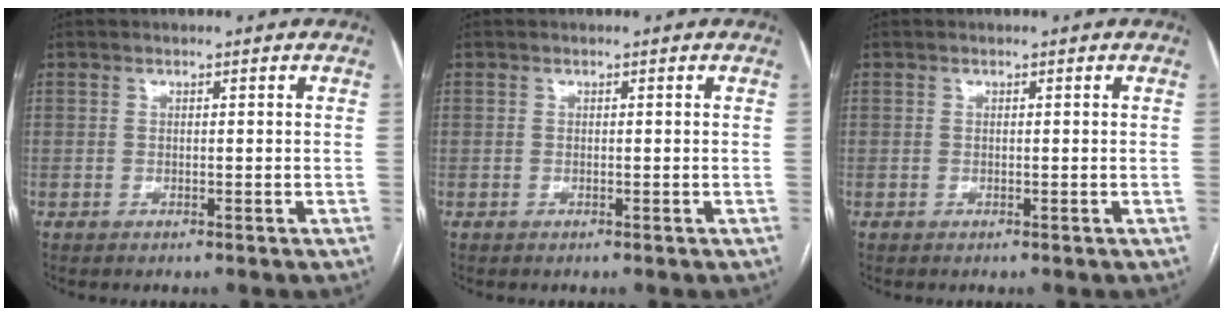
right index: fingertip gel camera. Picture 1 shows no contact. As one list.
[{"total": 0.0}, {"total": 0.0}]